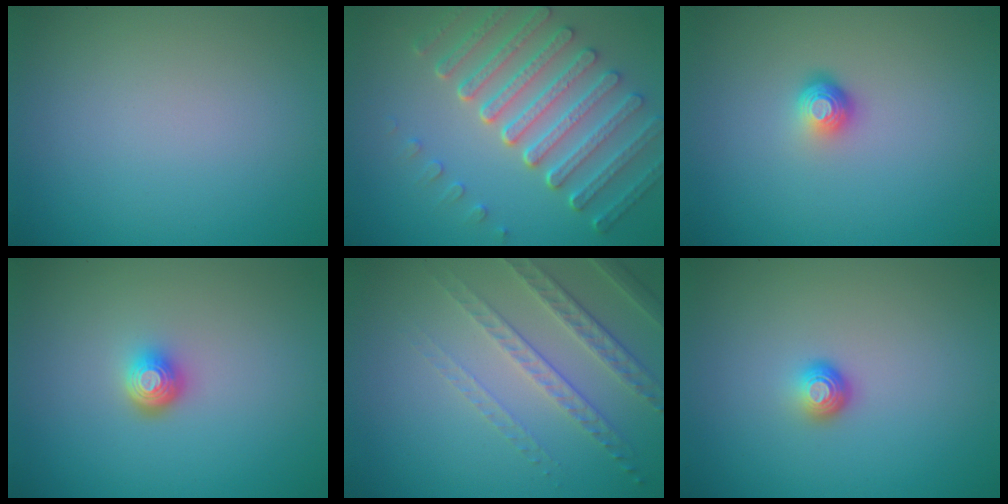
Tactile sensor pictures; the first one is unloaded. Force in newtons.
{"total": 7.0, "press": 5.2, "slide": 4.7}
{"total": 1.8, "press": 1.2, "slide": 1.4}
{"total": 2.0, "press": 1.5, "slide": 1.4}
{"total": 4.6, "press": 3.3, "slide": 3.3}
{"total": 1.4, "press": 1.0, "slide": 1.0}